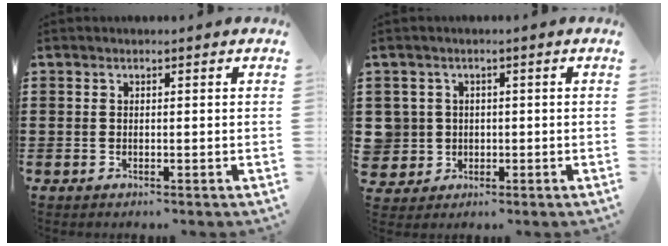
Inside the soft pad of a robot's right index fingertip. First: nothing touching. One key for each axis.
{"total": 3.5, "fx": -0.1, "fy": 3.5, "fz": 0.3, "tx": -0.032, "ty": 0.009, "tz": -0.007}